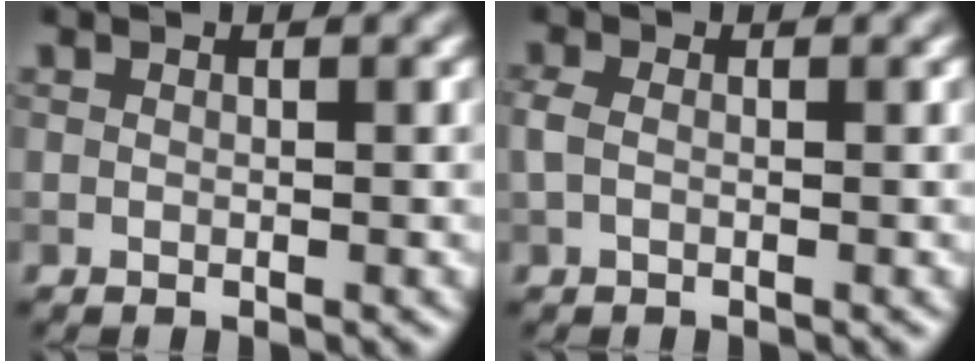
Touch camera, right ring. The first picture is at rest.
{"total": 1.3, "force": [-0.2, 0.8, 1.0], "torque": [-0.027, 0.003, -0.008]}